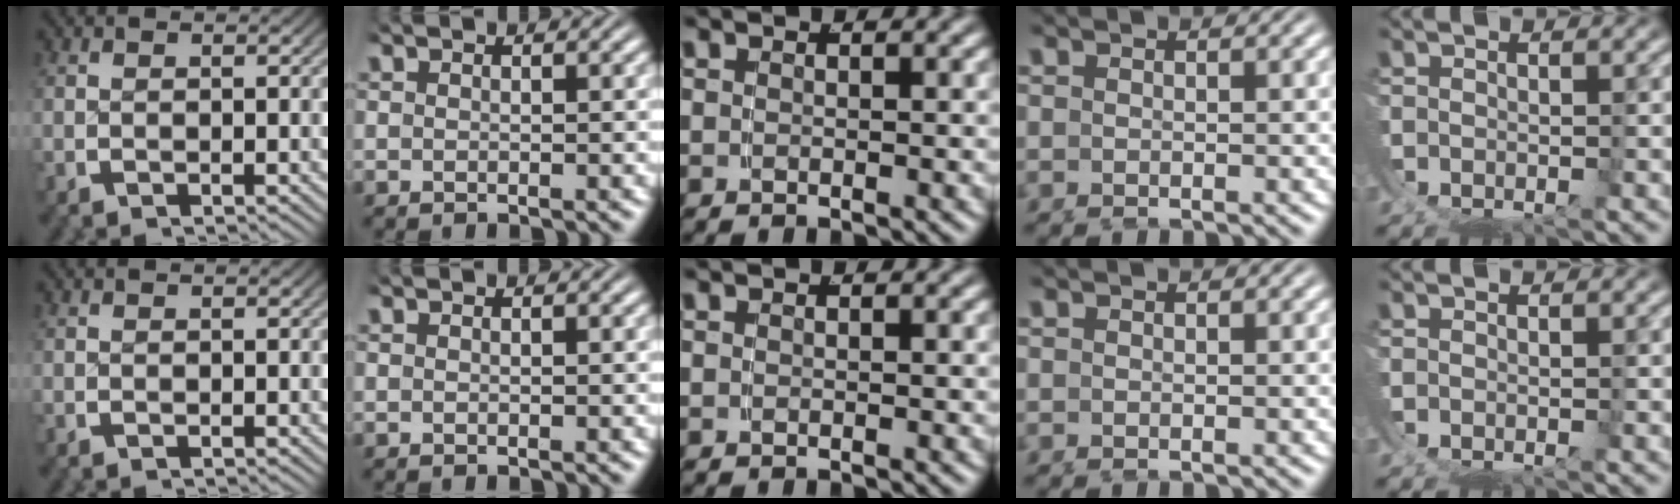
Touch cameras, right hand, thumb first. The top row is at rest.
{}